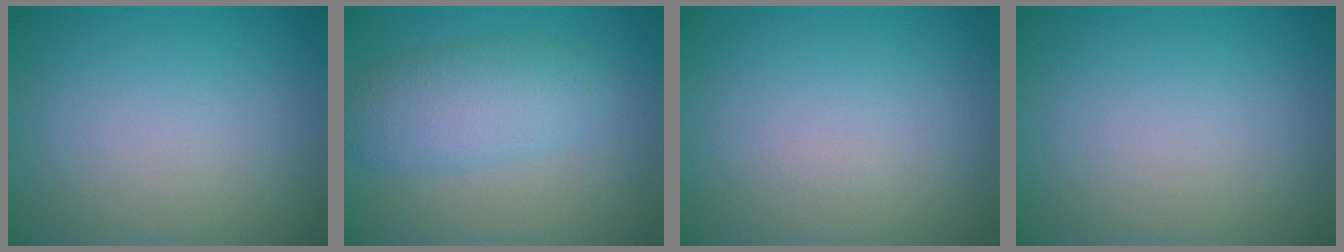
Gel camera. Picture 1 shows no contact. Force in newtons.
{"total": 4.4, "press": 4.4, "slide": 0.0}
{"total": 0.0}
{"total": 0.0}